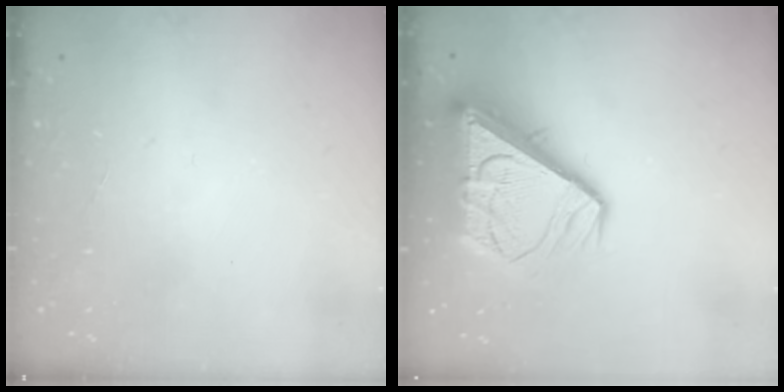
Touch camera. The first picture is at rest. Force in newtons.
{"total": 15.3, "press": 15.3, "slide": 1.6}